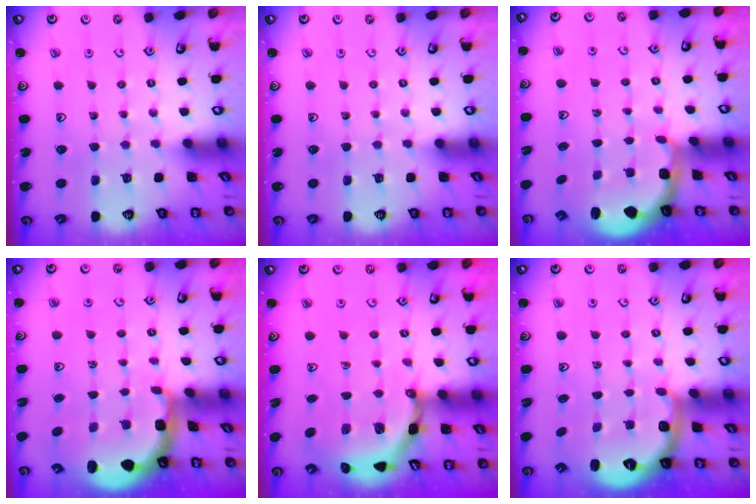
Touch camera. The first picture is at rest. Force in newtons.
{"total": 0.0}
{"total": 2.2, "press": 1.5, "slide": 1.6}
{"total": 2.1, "press": 1.9, "slide": 0.8}
{"total": 4.3, "press": 3.9, "slide": 2.0}
{"total": 2.6, "press": 1.6, "slide": 2.1}